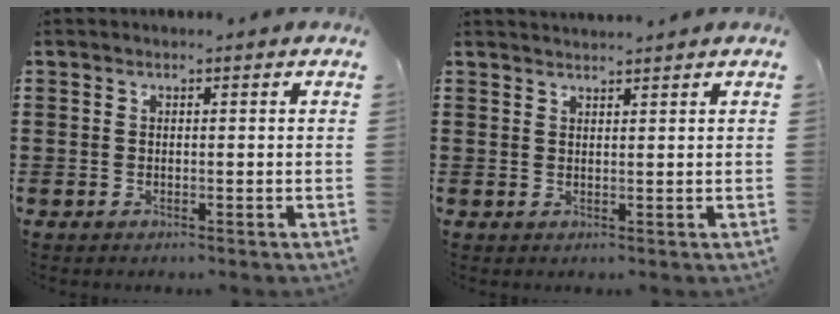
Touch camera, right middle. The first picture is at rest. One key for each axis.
{"total": 1.5, "fx": 1.5, "fy": -0.3, "fz": 0.0, "tx": -0.002, "ty": 0.000, "tz": 0.029}